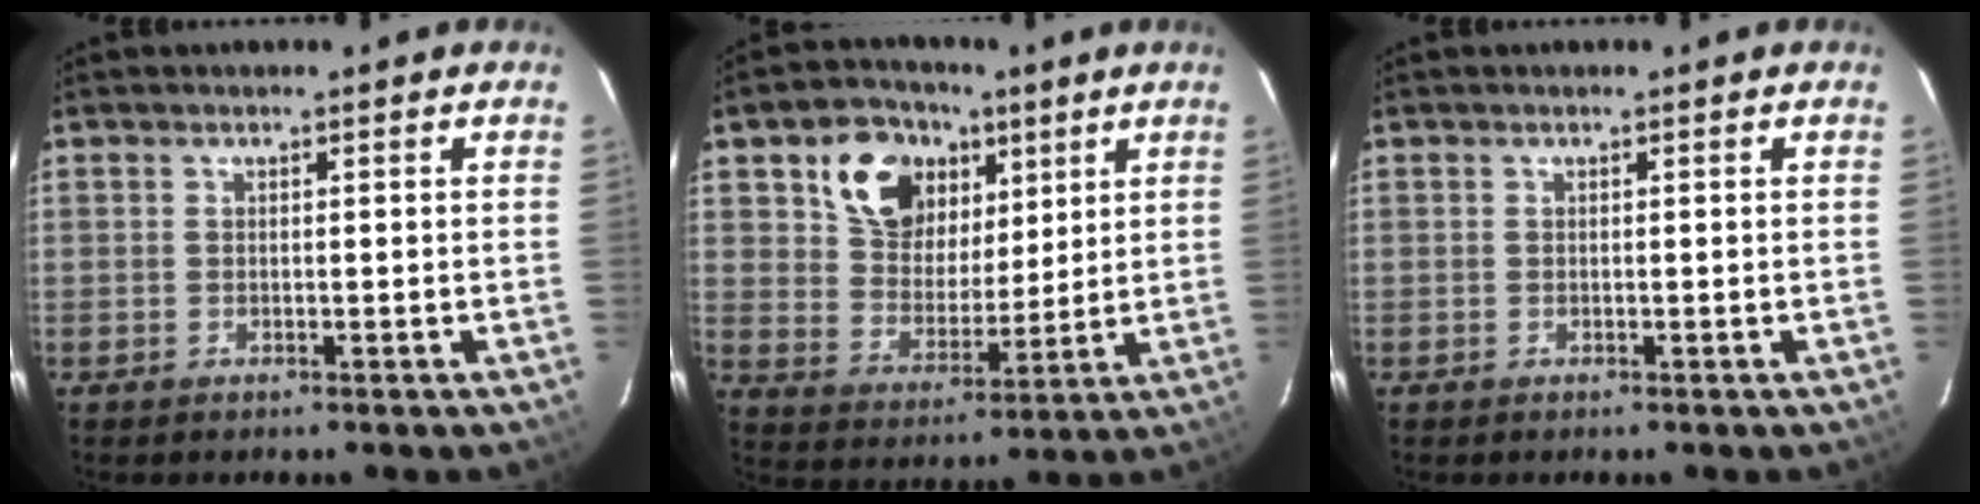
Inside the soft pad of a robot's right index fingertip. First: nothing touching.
{"total": 13.8, "force": [6.9, 10.1, 6.5], "torque": [-0.137, 0.031, 0.130]}
{"total": 0.0}